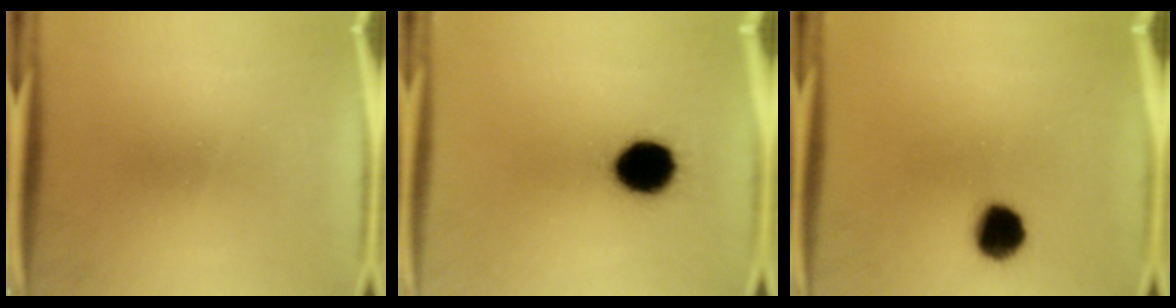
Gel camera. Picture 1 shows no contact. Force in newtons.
{"total": 13.4}
{"total": 8.7}